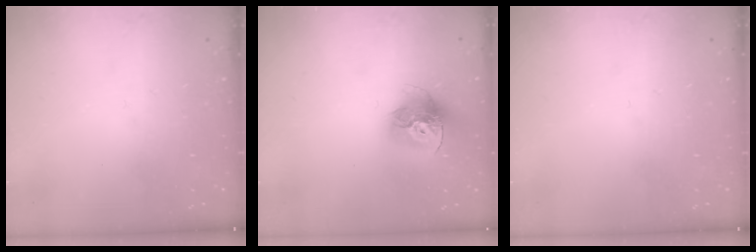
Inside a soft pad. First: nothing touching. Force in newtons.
{"total": 15.3, "press": 15.2, "slide": 1.7}
{"total": 0.0}